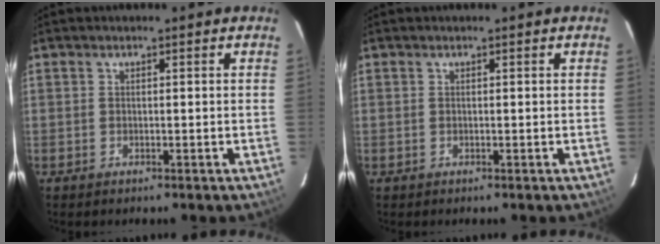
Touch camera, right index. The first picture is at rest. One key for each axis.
{"total": 0.0}